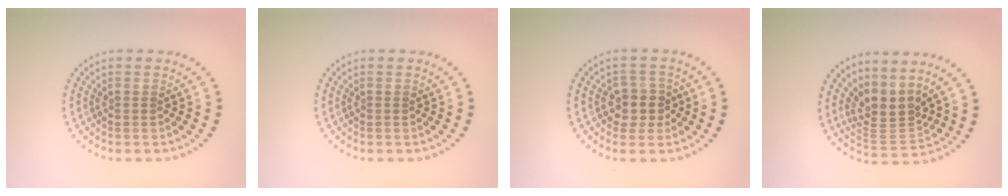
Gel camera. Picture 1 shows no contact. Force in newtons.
{"total": 0.0}
{"total": 2.6, "press": 2.3, "slide": 1.1}
{"total": 3.5, "press": 2.6, "slide": 2.4}